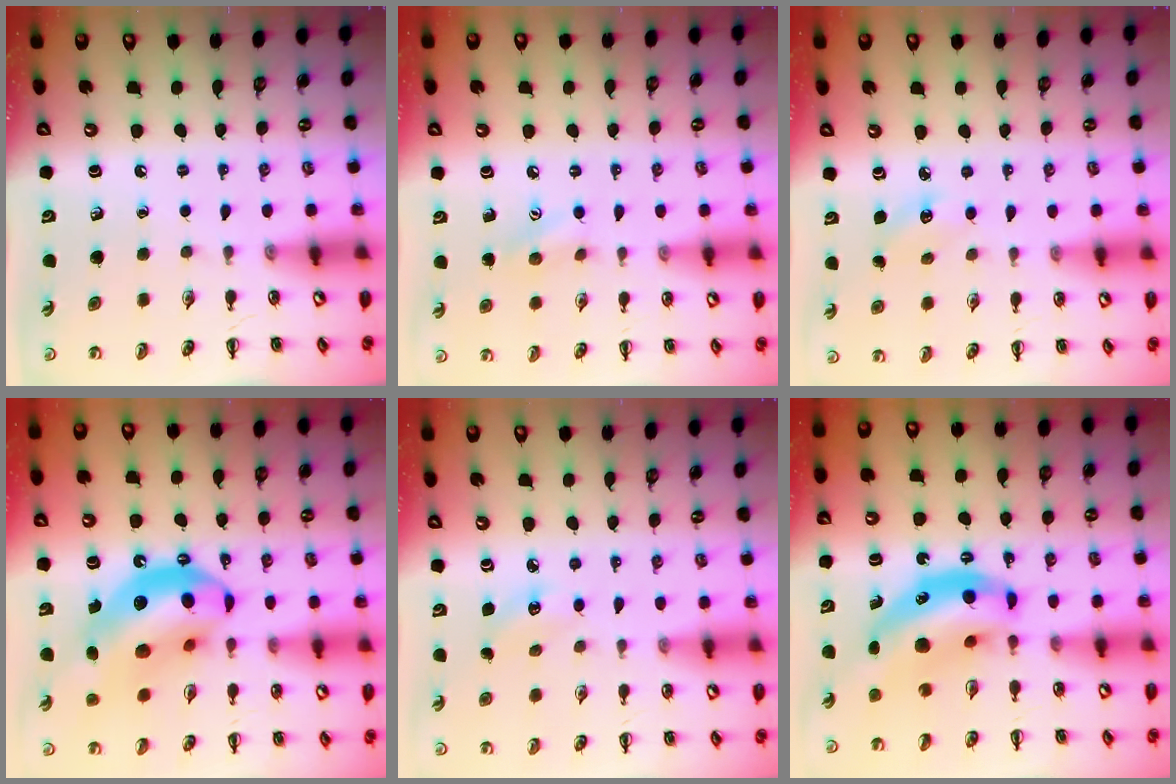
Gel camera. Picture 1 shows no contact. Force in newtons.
{"total": 7.6, "press": 7.4, "slide": 1.8}
{"total": 3.2, "press": 3.1, "slide": 0.8}
{"total": 18.5, "press": 17.8, "slide": 5.0}
{"total": 3.2, "press": 3.1, "slide": 0.7}
{"total": 12.2, "press": 11.8, "slide": 3.1}